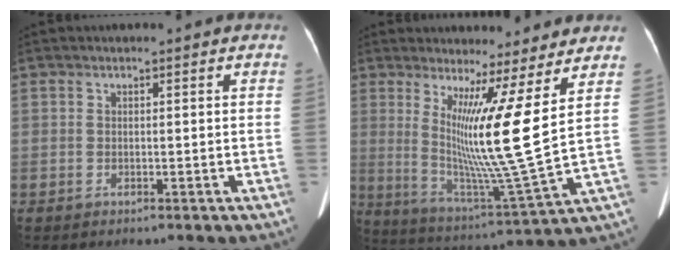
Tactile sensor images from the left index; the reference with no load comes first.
{"total": 12.4, "force": [3.5, -2.2, 11.7], "torque": [-0.210, -0.049, 0.069]}